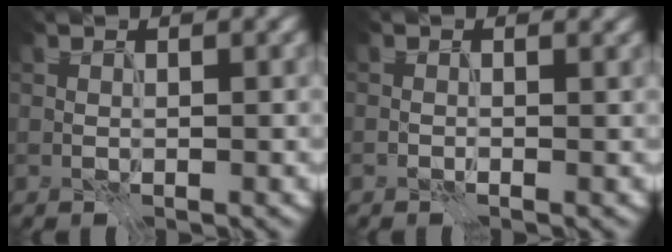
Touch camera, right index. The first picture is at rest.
{"total": 1.2, "force": [0.7, 0.6, 0.8], "torque": [0.004, 0.004, -0.001]}